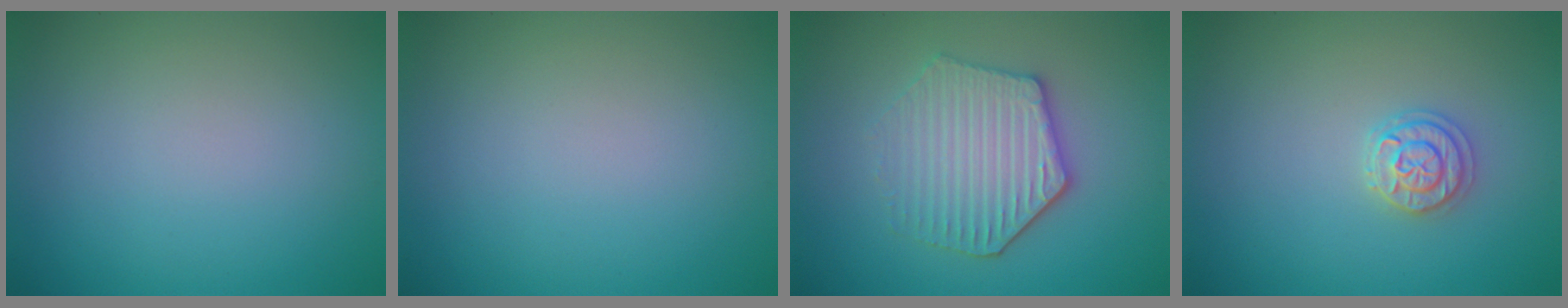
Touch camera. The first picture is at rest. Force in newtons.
{"total": 0.0}
{"total": 4.4, "press": 4.0, "slide": 1.8}
{"total": 2.1, "press": 2.1, "slide": 0.5}